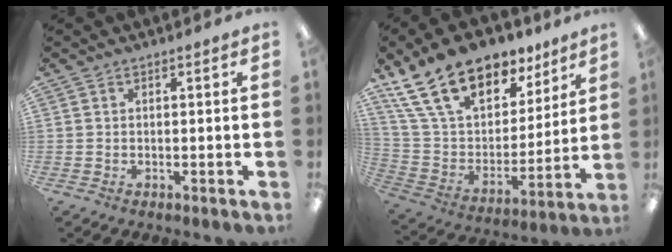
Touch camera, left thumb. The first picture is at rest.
{"total": 20.5, "force": [14.5, 10.9, 9.6], "torque": [-0.187, -0.081, 0.268]}